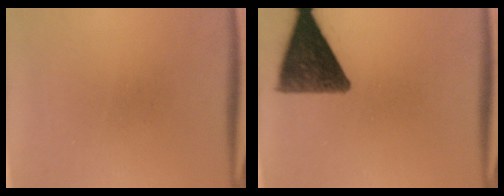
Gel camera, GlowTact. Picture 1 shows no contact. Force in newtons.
{"total": 11.3}